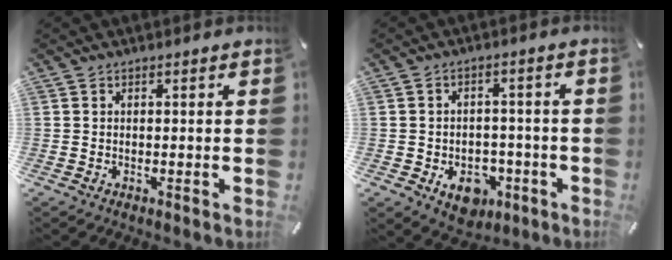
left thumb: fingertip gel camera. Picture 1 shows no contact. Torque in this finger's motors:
{"motor_torque": [0.12, 1.38, 0.28, -0.10, 0.06]}